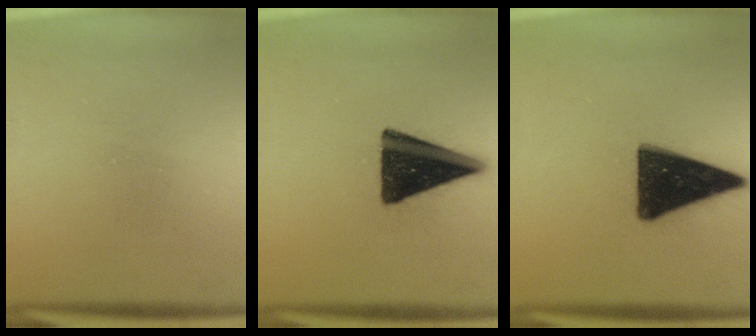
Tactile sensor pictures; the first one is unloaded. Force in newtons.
{"total": 16.6}
{"total": 15.8}